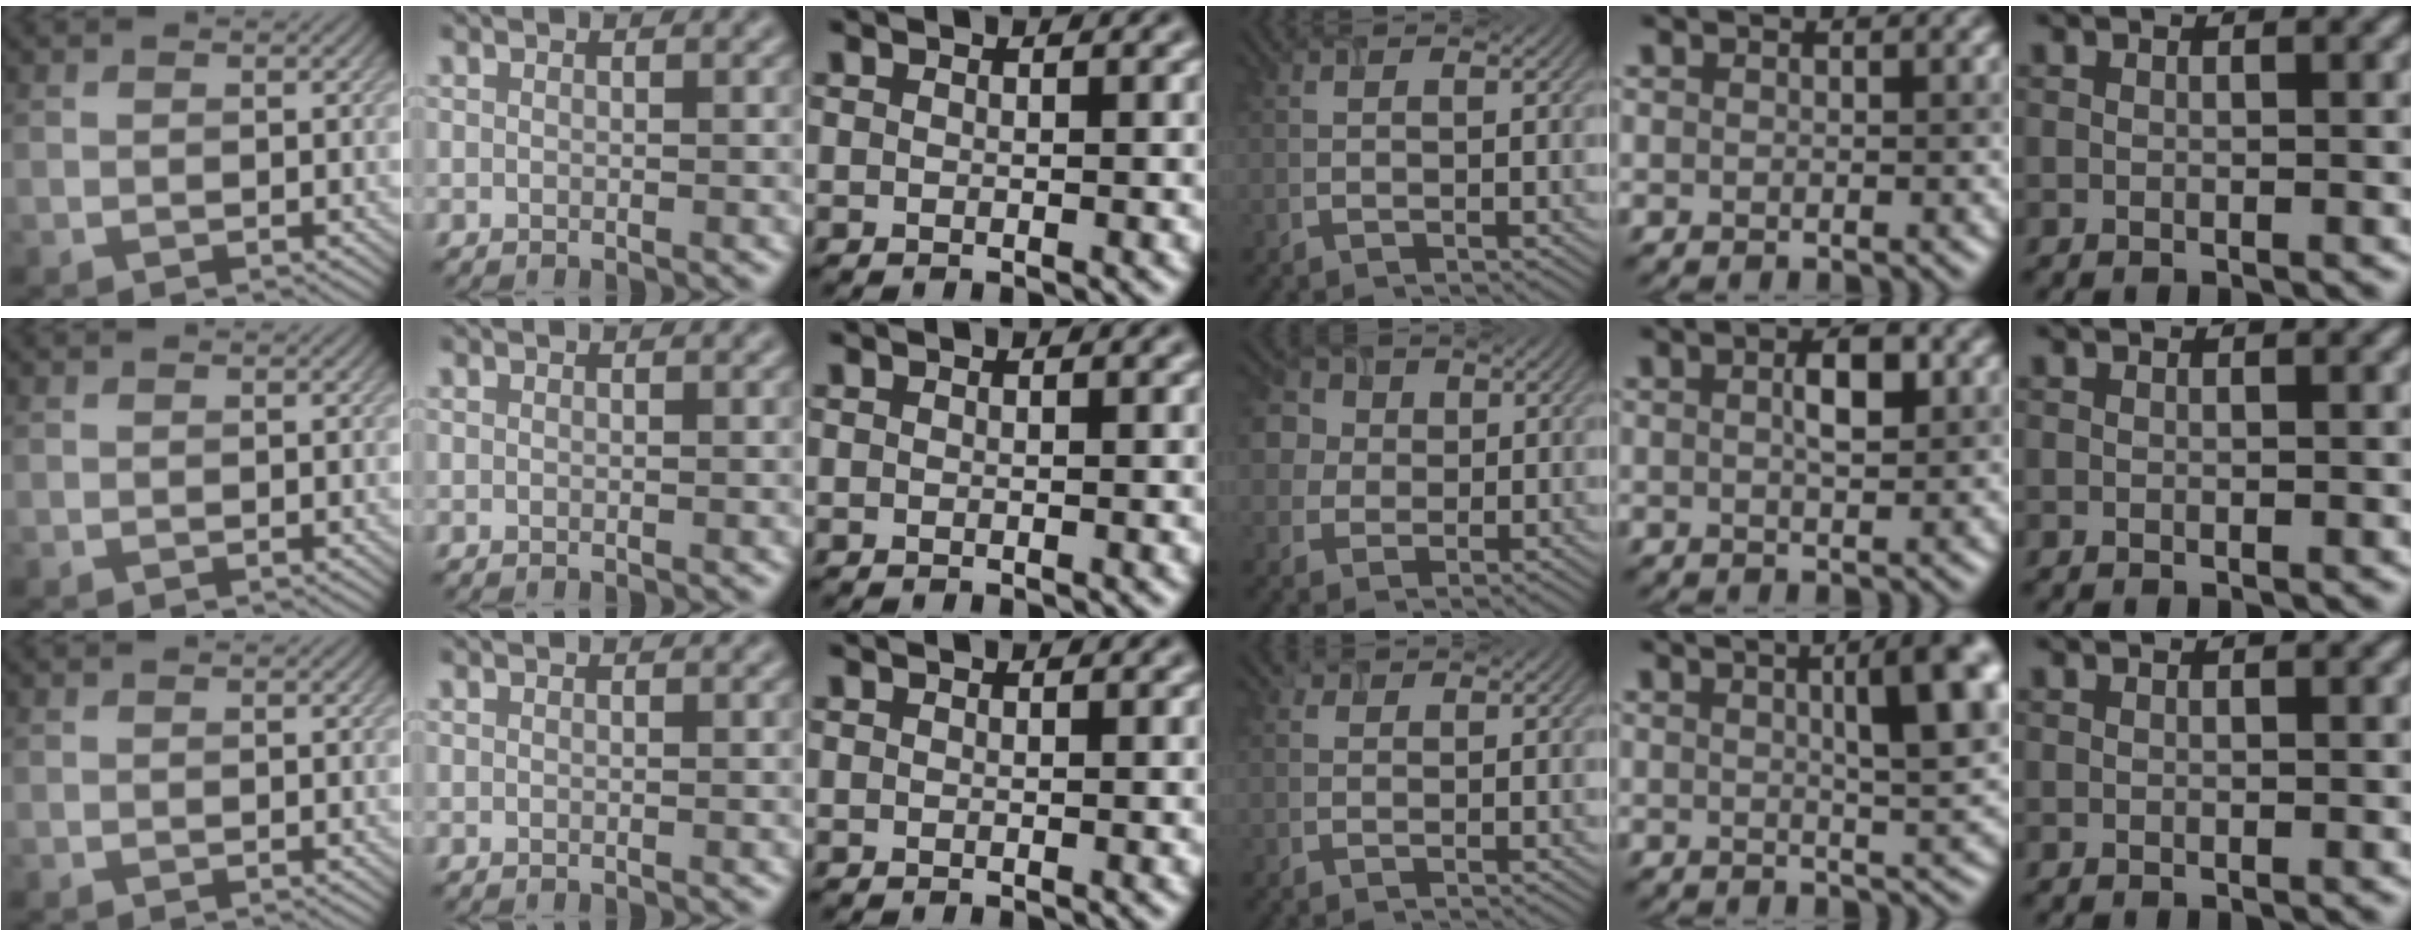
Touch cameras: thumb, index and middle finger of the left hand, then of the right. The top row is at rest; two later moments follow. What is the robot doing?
{"motion": "open", "object": "airpods case & airpods"}